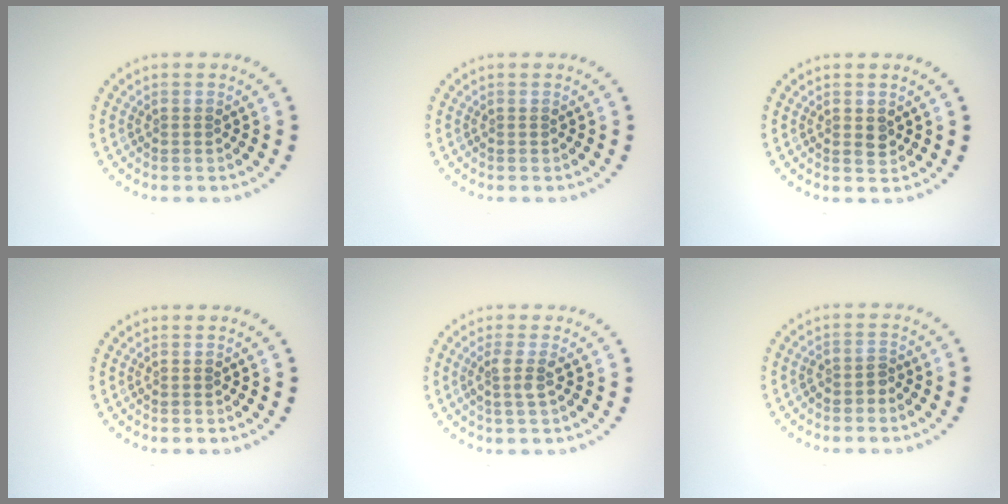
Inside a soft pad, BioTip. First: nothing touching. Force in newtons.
{"total": 0.0}
{"total": 1.1, "press": 1.1, "slide": 0.0}
{"total": 0.0}
{"total": 1.8, "press": 1.3, "slide": 1.2}
{"total": 1.2, "press": 1.0, "slide": 0.7}